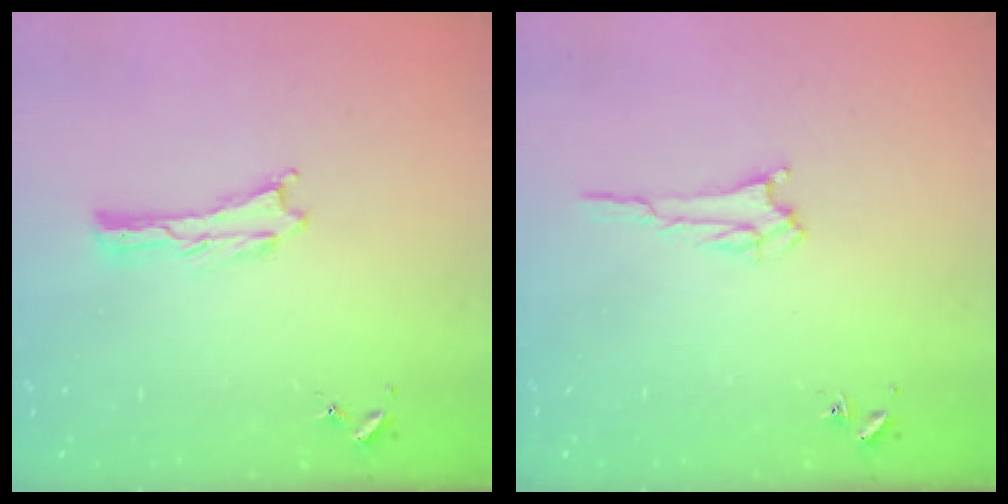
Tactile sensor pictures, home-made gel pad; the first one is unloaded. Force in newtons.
{"total": 2.6, "press": 2.6, "slide": 0.4}